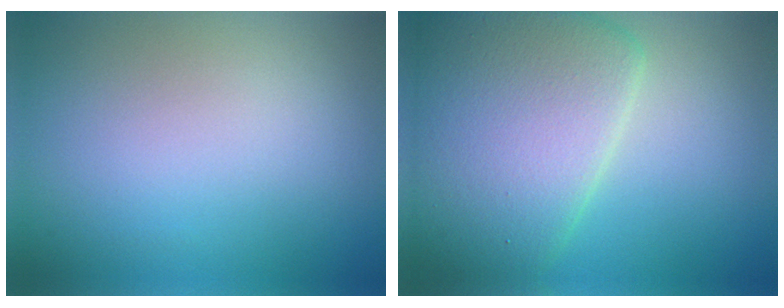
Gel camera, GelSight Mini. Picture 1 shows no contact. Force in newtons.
{"total": 10.1, "press": 10.1, "slide": 0.5}